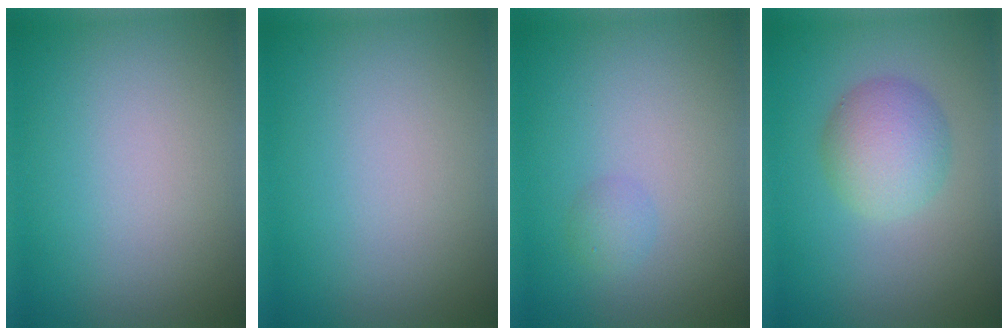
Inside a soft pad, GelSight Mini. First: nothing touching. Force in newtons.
{"total": 0.0}
{"total": 1.0, "press": 1.0, "slide": 0.0}
{"total": 4.3, "press": 4.3, "slide": 0.1}